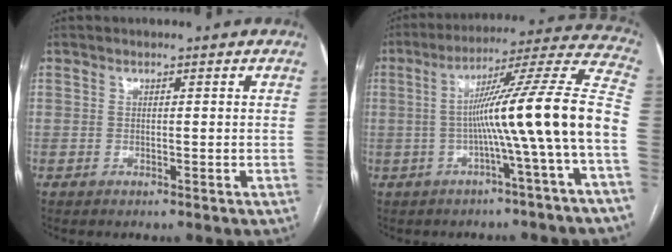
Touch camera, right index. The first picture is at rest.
{"total": 16.3, "force": [-3.1, -2.4, 15.9], "torque": [-0.226, 0.026, -0.058]}